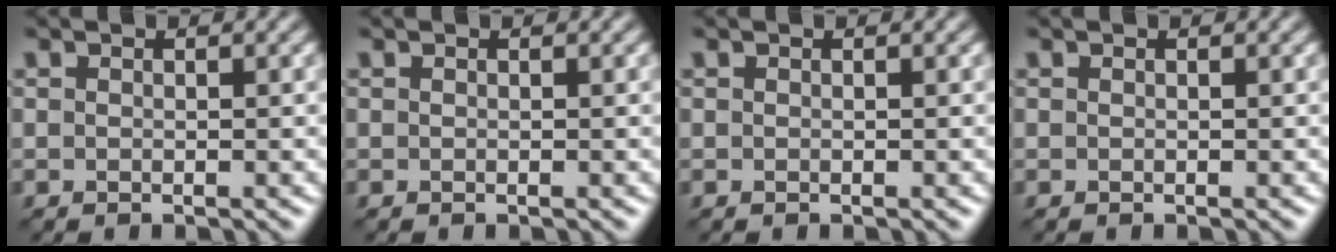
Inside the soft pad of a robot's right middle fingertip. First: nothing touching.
{"total": 0.0}
{"total": 0.0}
{"total": 0.0}